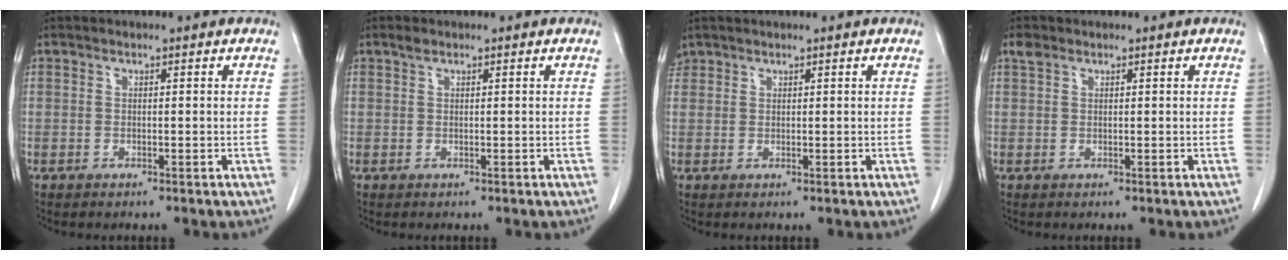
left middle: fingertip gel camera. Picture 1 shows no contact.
{"total": 0.6, "force": [0.5, 0.3, 0.3], "torque": [-0.008, 0.006, 0.009]}
{"total": 1.4, "force": [1.2, 0.7, -0.1], "torque": [0.001, 0.015, 0.024]}
{"total": 1.1, "force": [0.8, 0.6, 0.5], "torque": [-0.015, 0.014, 0.017]}